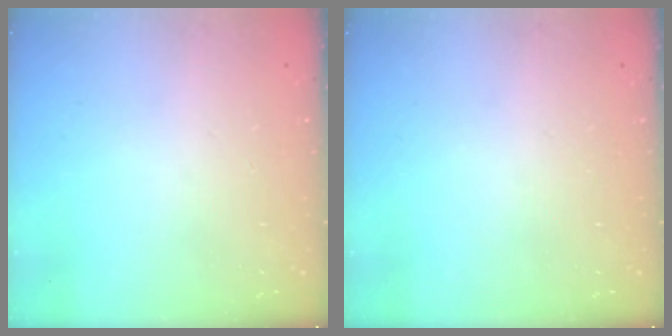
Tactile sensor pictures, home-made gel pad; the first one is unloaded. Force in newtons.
{"total": 0.0}